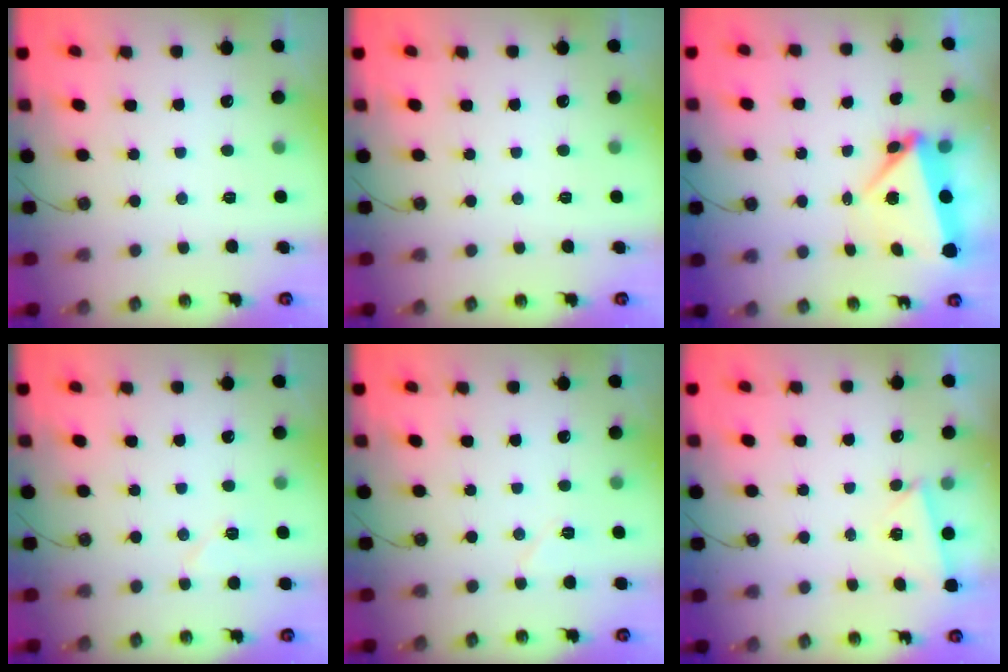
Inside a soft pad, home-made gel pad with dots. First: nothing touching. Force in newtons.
{"total": 0.0}
{"total": 6.0, "press": 5.1, "slide": 3.3}
{"total": 5.6, "press": 5.6, "slide": 0.7}
{"total": 5.7, "press": 5.1, "slide": 2.7}
{"total": 1.7, "press": 1.7, "slide": 0.4}